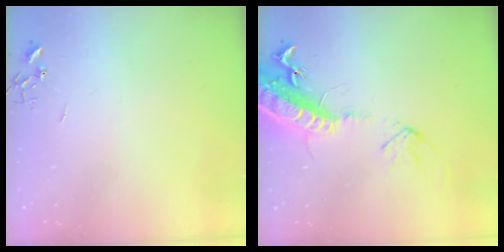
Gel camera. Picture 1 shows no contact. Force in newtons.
{"total": 17.8, "press": 17.3, "slide": 4.1}